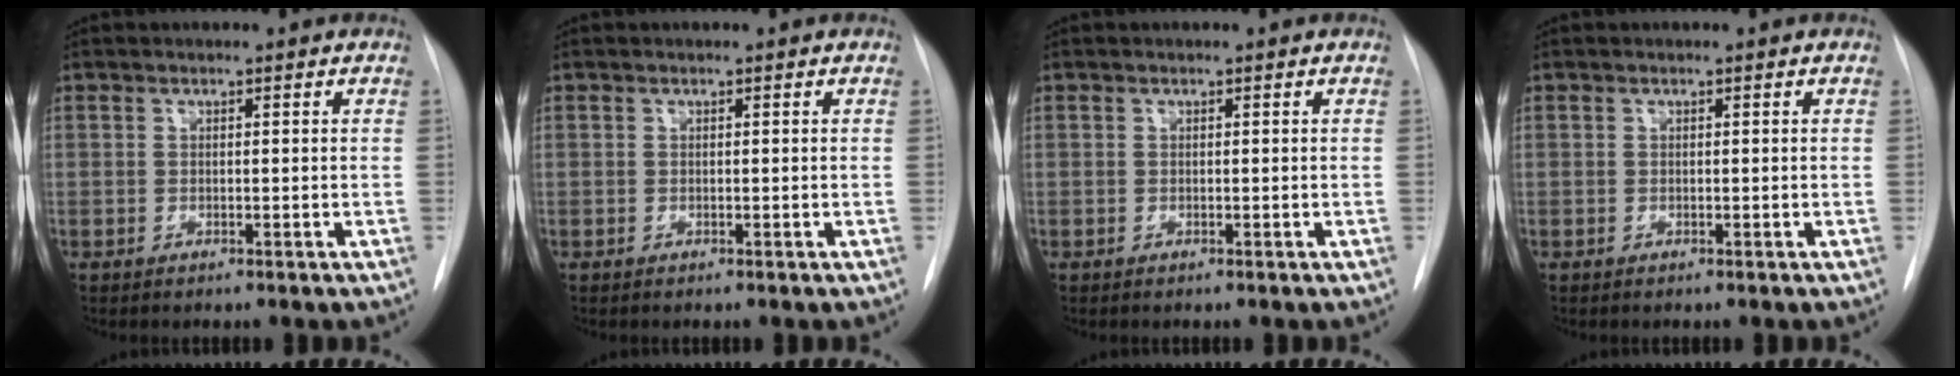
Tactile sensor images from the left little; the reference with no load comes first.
{"total": 0.0}
{"total": 0.0}
{"total": 0.0}